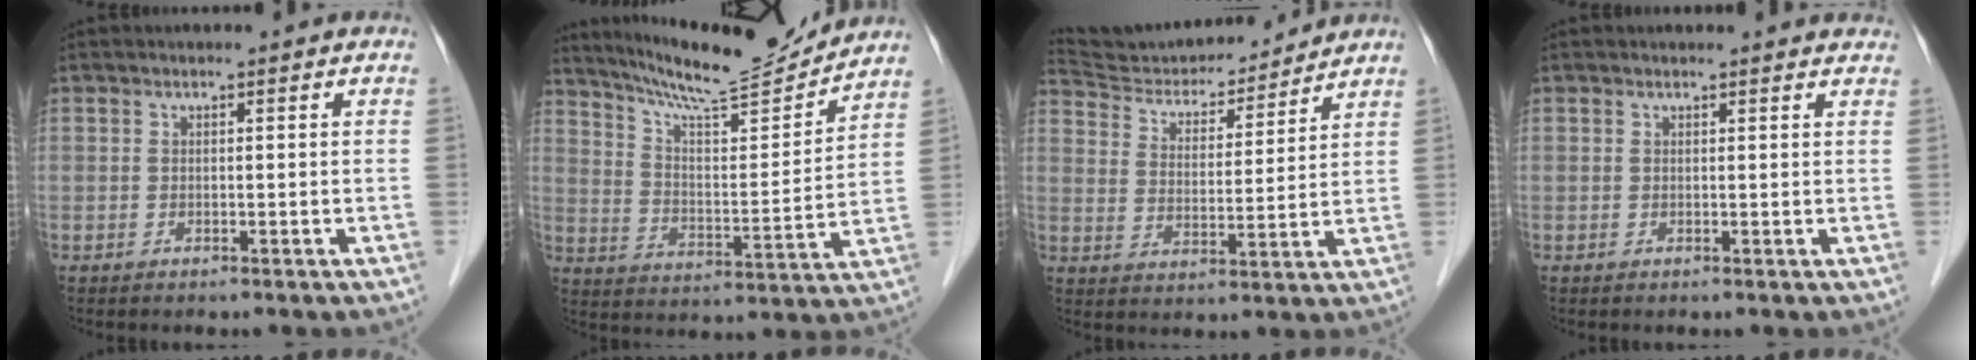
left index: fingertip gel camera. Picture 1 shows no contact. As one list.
[{"total": 15.4, "force": [14.5, 0.4, 5.4], "torque": [-0.097, -0.013, 0.229]}, {"total": 14.3, "force": [13.7, 2.4, 3.0], "torque": [-0.049, 0.001, 0.224]}, {"total": 4.7, "force": [4.4, 1.0, 1.1], "torque": [-0.003, 0.004, 0.031]}]